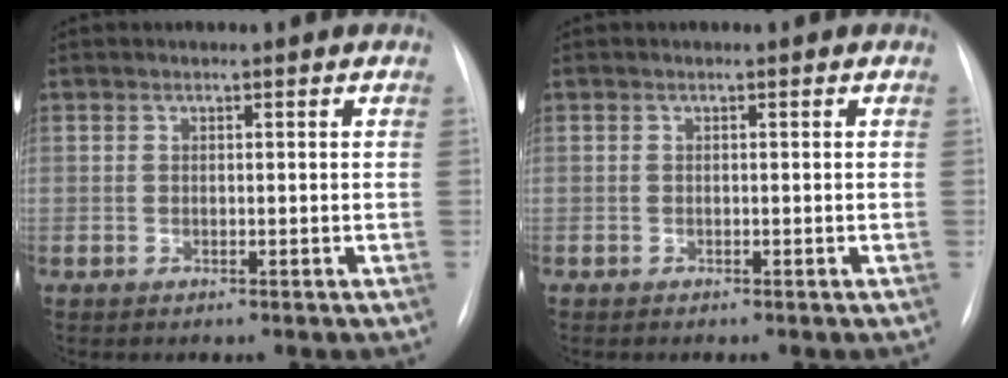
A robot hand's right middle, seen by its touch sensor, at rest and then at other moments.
{"total": 0.0}